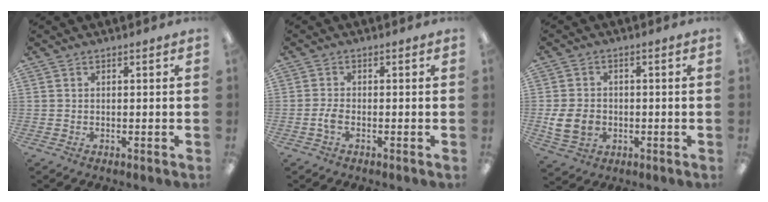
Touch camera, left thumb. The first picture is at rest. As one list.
[{"total": 2.6, "force": [-1.0, 1.3, 2.0], "torque": [-0.042, 0.003, -0.019]}, {"total": 7.6, "force": [-1.5, 6.0, 4.3], "torque": [-0.099, 0.004, -0.028]}]